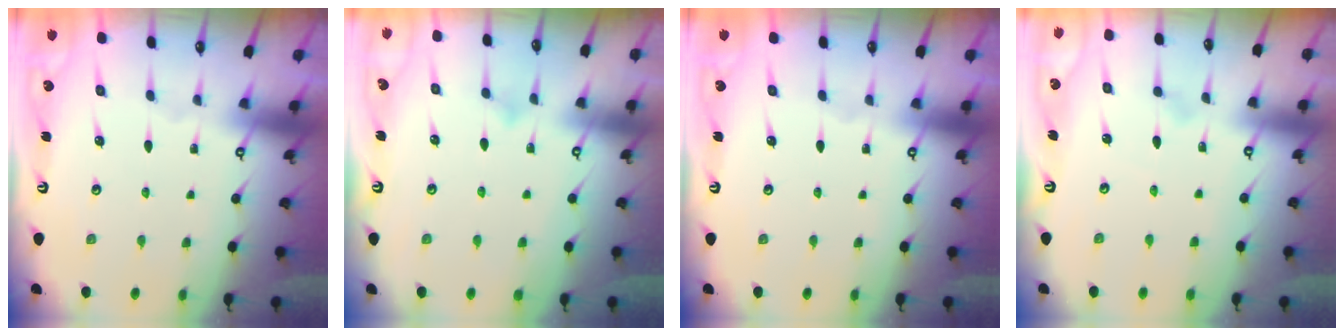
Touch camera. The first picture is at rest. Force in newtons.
{"total": 5.4, "press": 5.3, "slide": 0.5}
{"total": 0.0}
{"total": 3.2, "press": 3.2, "slide": 0.1}